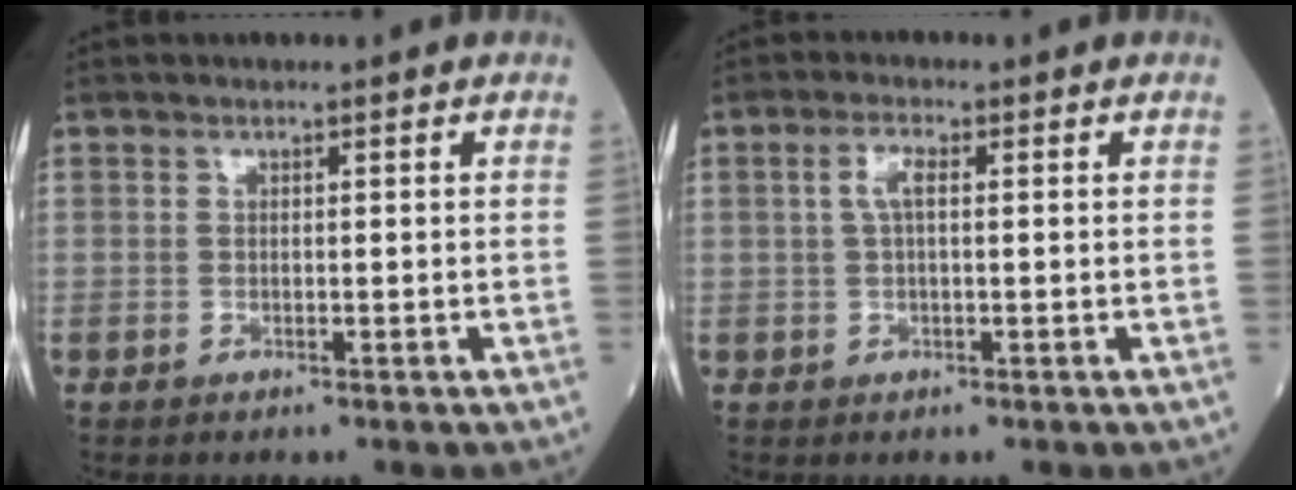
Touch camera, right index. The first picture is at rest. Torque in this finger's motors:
{"motor_torque": [0.73, 0.14, 0.16, 0.05]}